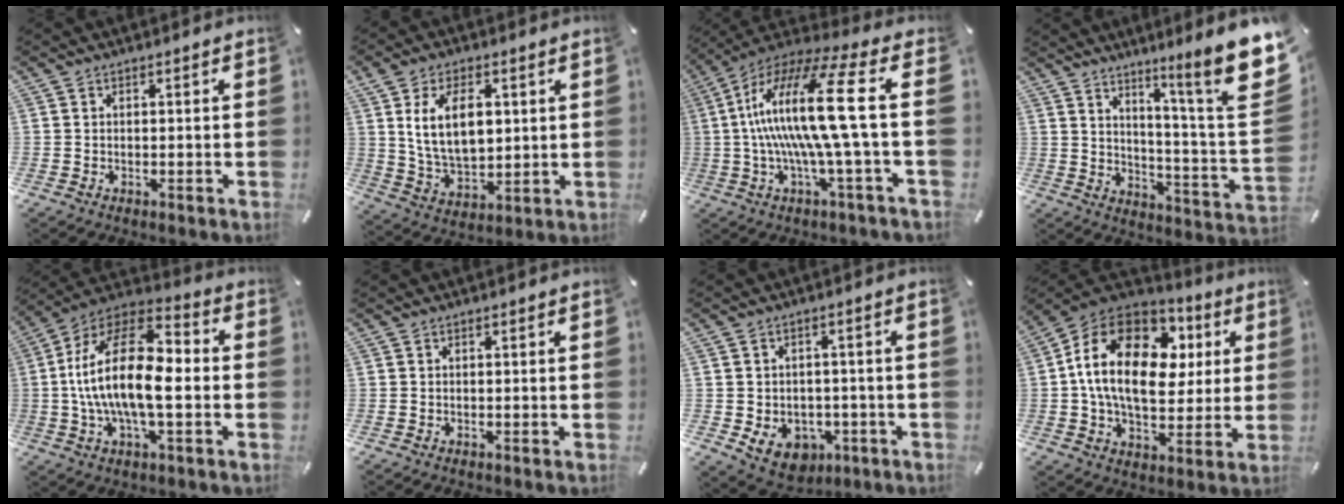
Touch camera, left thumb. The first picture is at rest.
{"total": 12.4, "force": [3.5, 7.3, 9.4], "torque": [-0.182, -0.001, 0.061]}
{"total": 21.7, "force": [1.5, 2.1, 21.5], "torque": [-0.457, -0.021, 0.003]}
{"total": 14.8, "force": [8.8, 0.5, 11.9], "torque": [-0.174, -0.088, 0.124]}
{"total": 19.9, "force": [-1.6, 9.2, 17.6], "torque": [-0.353, 0.006, -0.028]}
{"total": 0.0}
{"total": 7.8, "force": [-2.8, 6.3, 3.8], "torque": [-0.057, 0.015, -0.050]}
{"total": 21.4, "force": [4.5, 14.0, 15.5], "torque": [-0.310, 0.003, 0.073]}